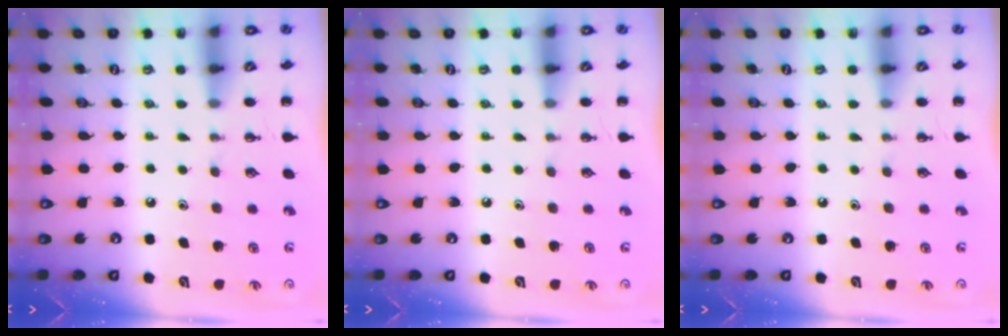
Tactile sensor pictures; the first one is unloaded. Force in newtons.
{"total": 0.0}
{"total": 0.0}